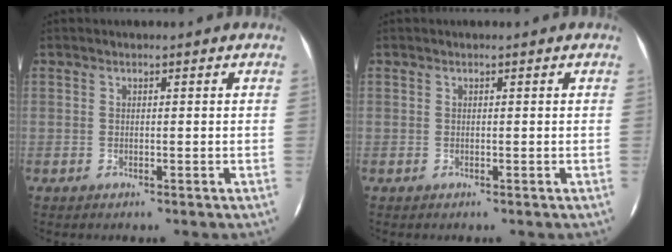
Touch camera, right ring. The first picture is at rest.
{"total": 0.0}